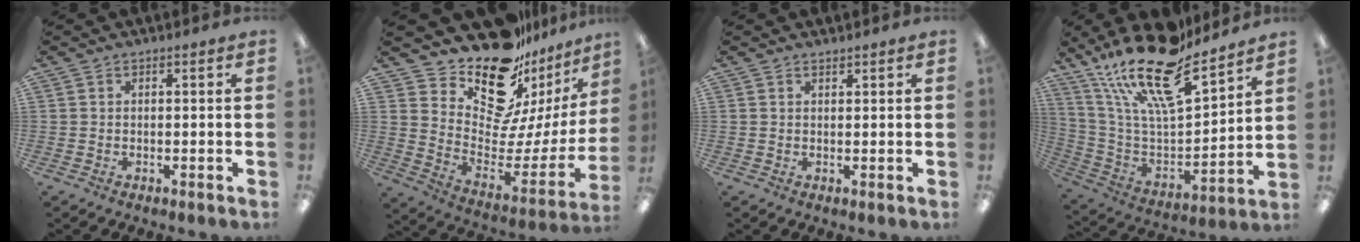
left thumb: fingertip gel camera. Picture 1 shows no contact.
{"total": 20.7, "force": [16.7, 8.9, 8.4], "torque": [-0.132, -0.152, 0.298]}
{"total": 1.0, "force": [1.0, 0.2, 0.1], "torque": [-0.003, -0.002, 0.020]}
{"total": 22.1, "force": [16.6, 6.5, 13.0], "torque": [-0.234, -0.112, 0.286]}